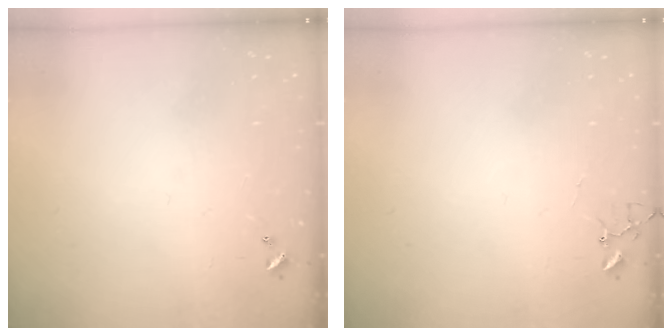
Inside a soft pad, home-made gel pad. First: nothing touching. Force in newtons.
{"total": 3.4, "press": 3.4, "slide": 0.3}